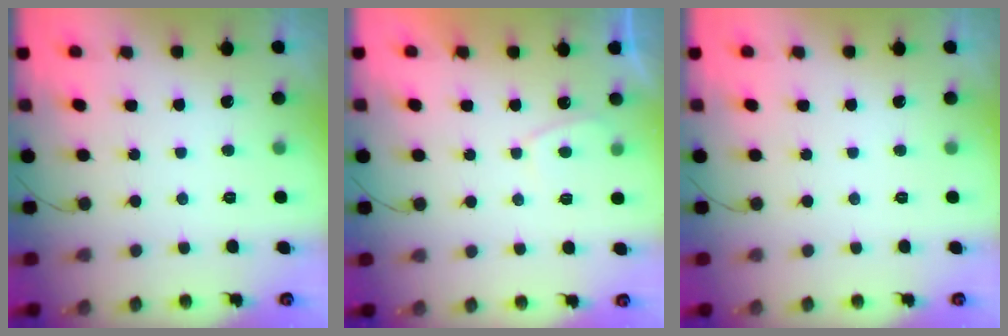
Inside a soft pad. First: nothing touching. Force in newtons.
{"total": 1.5, "press": 1.3, "slide": 0.6}
{"total": 0.0}